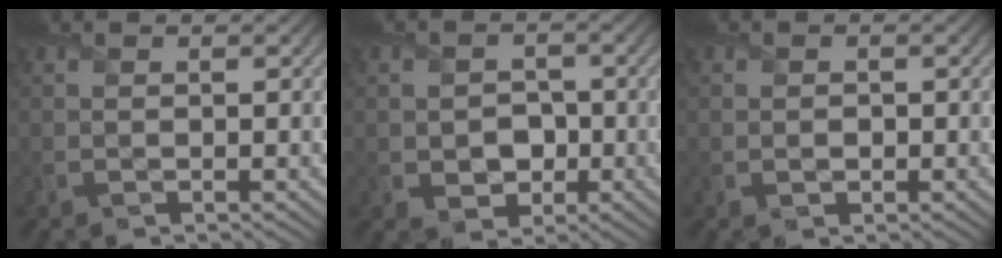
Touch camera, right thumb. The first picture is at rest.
{"total": 3.6, "force": [-0.6, 2.9, 2.0], "torque": [-0.041, -0.001, -0.015]}
{"total": 0.5, "force": [-0.1, 0.4, 0.3], "torque": [-0.007, -0.003, -0.002]}